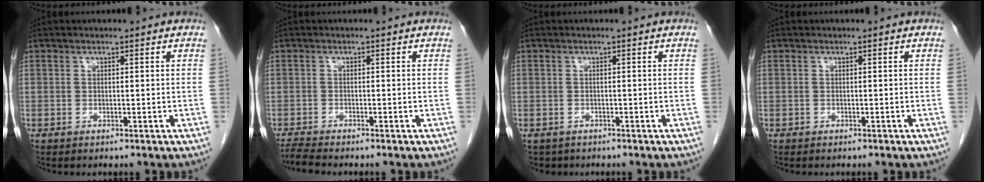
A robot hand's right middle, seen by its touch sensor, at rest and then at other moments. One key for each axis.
{"total": 2.4, "fx": -2.2, "fy": -0.5, "fz": 0.6, "tx": -0.023, "ty": -0.014, "tz": -0.044}
{"total": 1.9, "fx": -1.4, "fy": 1.3, "fz": 0.2, "tx": -0.010, "ty": 0.001, "tz": -0.018}
{"total": 0.0}